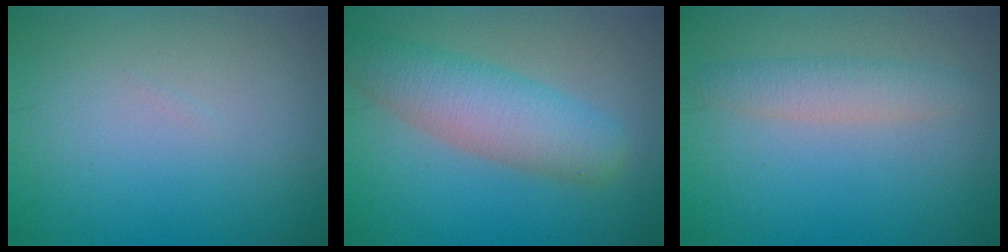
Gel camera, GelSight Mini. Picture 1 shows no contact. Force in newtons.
{"total": 5.9, "press": 5.9, "slide": 0.3}
{"total": 2.5, "press": 2.5, "slide": 0.1}